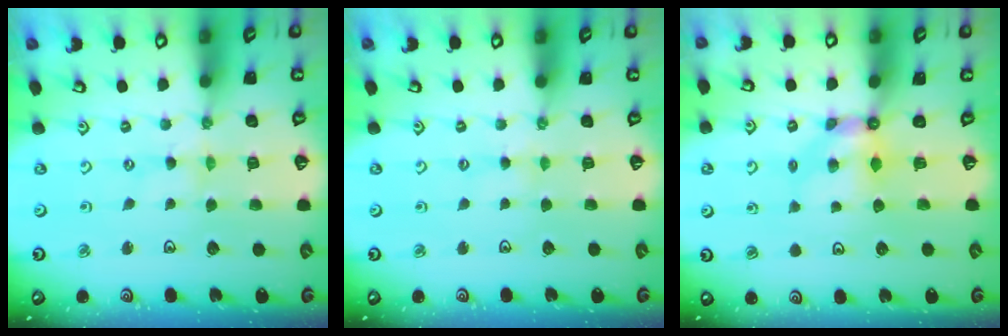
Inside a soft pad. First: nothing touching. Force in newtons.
{"total": 2.8, "press": 2.8, "slide": 0.3}
{"total": 5.3, "press": 5.3, "slide": 0.3}